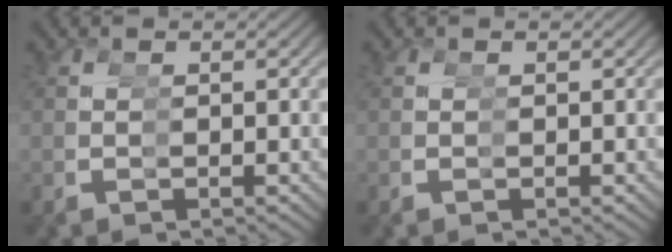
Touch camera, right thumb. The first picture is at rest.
{"total": 0.0}